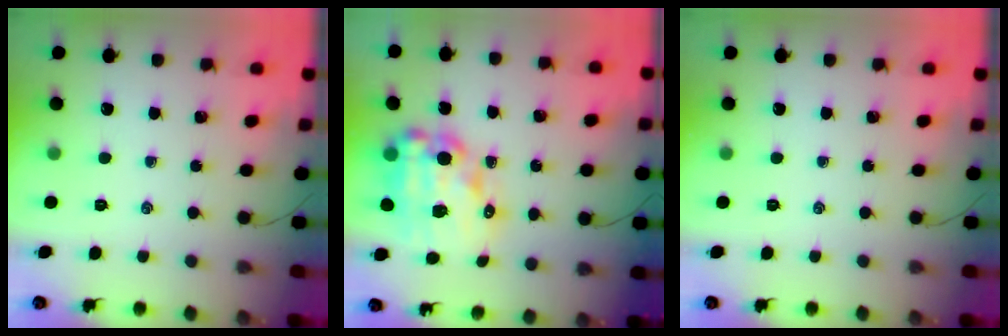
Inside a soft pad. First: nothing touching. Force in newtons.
{"total": 17.1, "press": 16.7, "slide": 3.8}
{"total": 0.0}